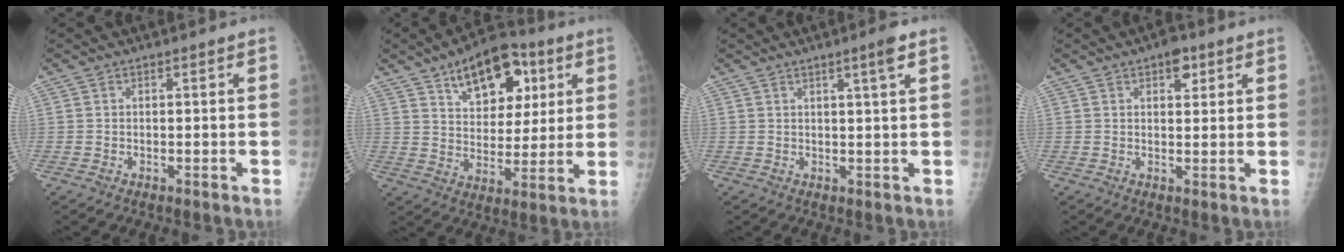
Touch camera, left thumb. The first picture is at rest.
{"total": 16.1, "force": [7.9, 9.4, 10.5], "torque": [-0.107, -0.023, 0.124]}
{"total": 3.2, "force": [1.7, -0.3, 2.7], "torque": [-0.046, -0.009, 0.030]}
{"total": 3.9, "force": [2.2, 2.0, 2.5], "torque": [-0.018, -0.007, 0.027]}